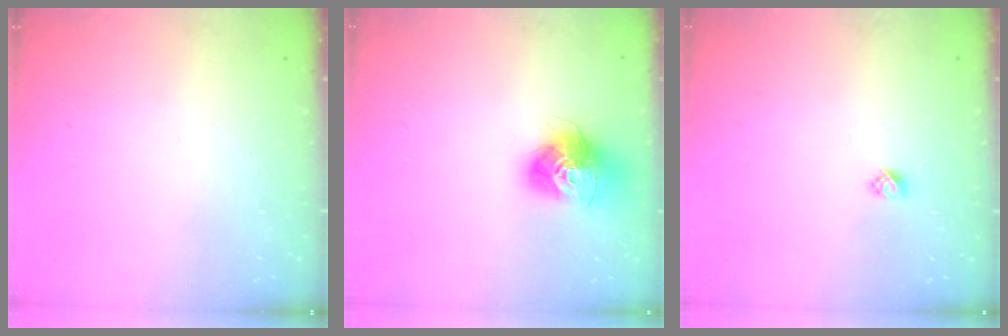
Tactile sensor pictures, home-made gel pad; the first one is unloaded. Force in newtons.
{"total": 14.1, "press": 14.1, "slide": 1.3}
{"total": 2.7, "press": 2.6, "slide": 0.3}